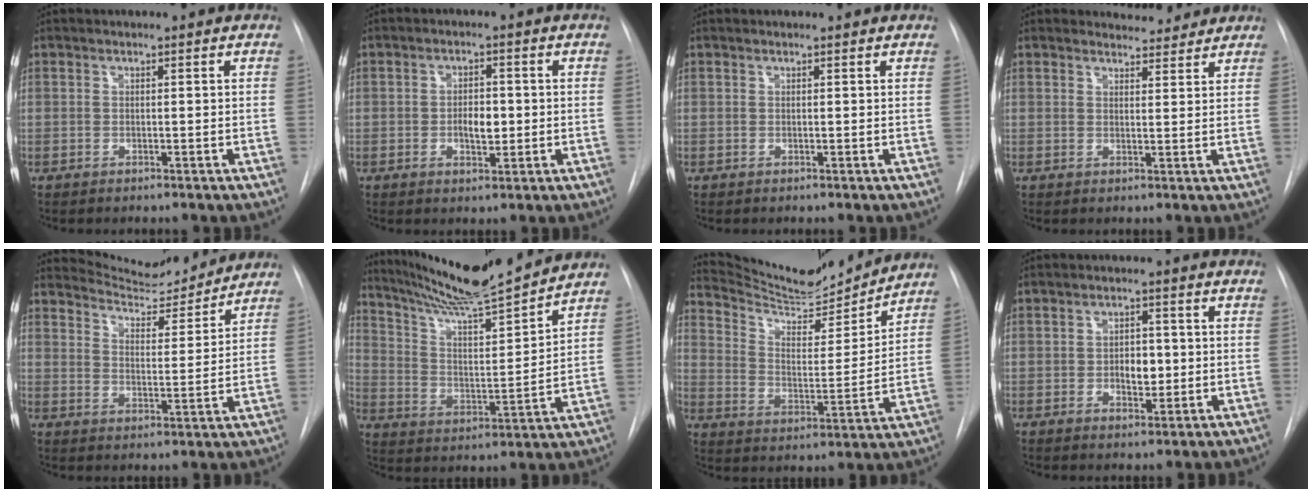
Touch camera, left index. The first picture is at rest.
{"total": 3.8, "force": [-1.5, 1.7, 3.0], "torque": [-0.046, -0.003, -0.018]}
{"total": 0.0}
{"total": 2.9, "force": [2.7, 0.9, -0.3], "torque": [0.004, -0.005, 0.032]}
{"total": 8.9, "force": [8.8, 0.8, 0.3], "torque": [-0.006, -0.014, 0.135]}
{"total": 16.1, "force": [14.6, -0.1, 6.7], "torque": [-0.117, -0.011, 0.244]}
{"total": 14.4, "force": [14.0, 1.5, 3.1], "torque": [-0.060, -0.019, 0.225]}
{"total": 3.9, "force": [-1.5, 2.1, 2.9], "torque": [-0.039, -0.002, -0.016]}